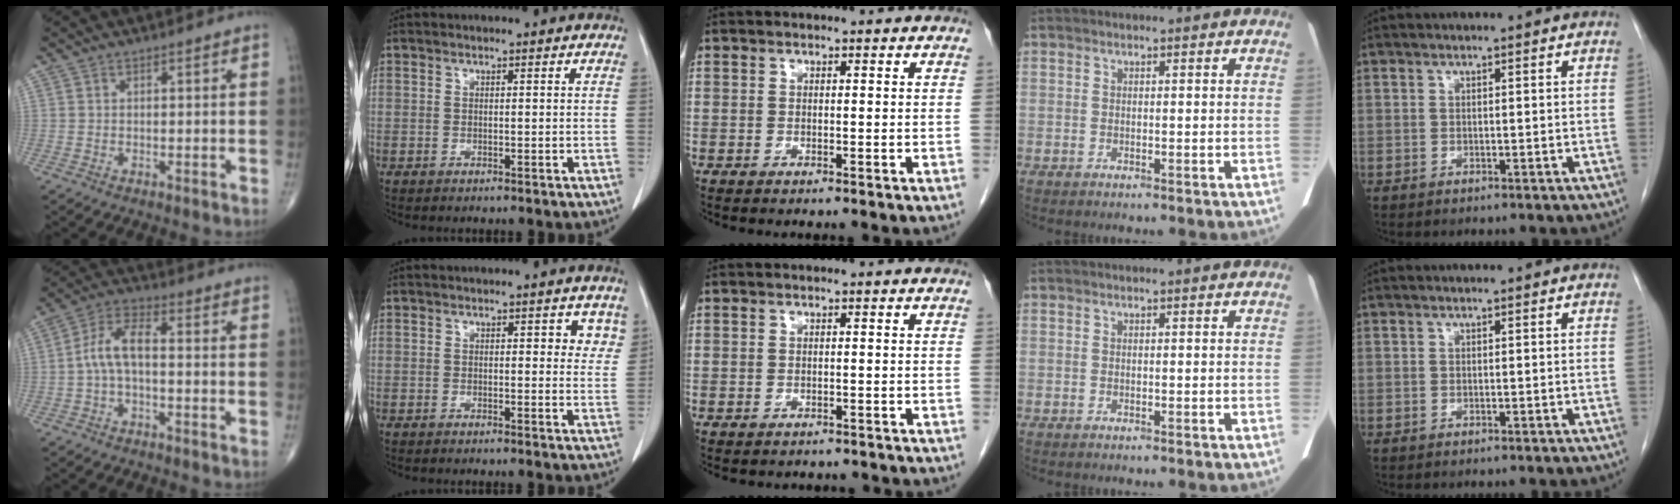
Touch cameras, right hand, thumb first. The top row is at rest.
{"thumb": {"total": 7.2, "force": [-0.9, 3.3, 6.3], "torque": [-0.127, 0.032, -0.026]}, "index": {"total": 3.2, "force": [1.6, 1.7, 2.2], "torque": [-0.011, 0.001, 0.014]}, "middle": {"total": 4.4, "force": [-3.9, 1.8, 1.0], "torque": [-0.012, 0.001, -0.044]}}